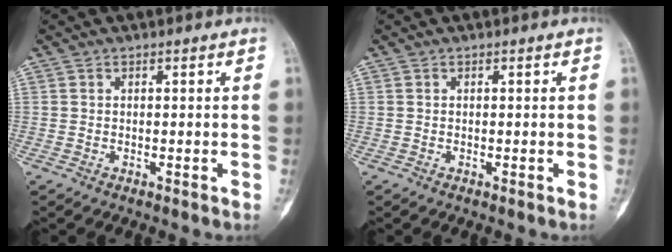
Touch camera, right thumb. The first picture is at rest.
{"total": 0.0}